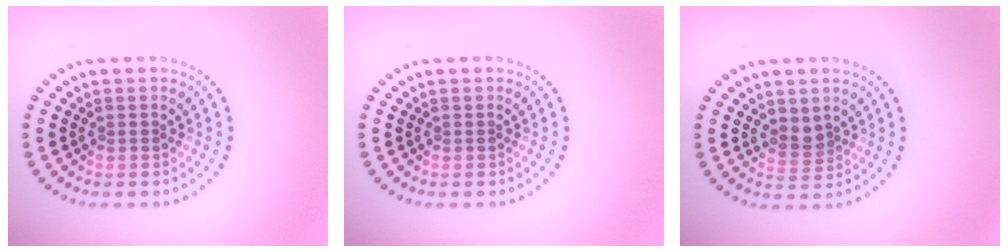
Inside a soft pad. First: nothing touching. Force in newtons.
{"total": 0.0}
{"total": 1.7, "press": 1.4, "slide": 1.0}